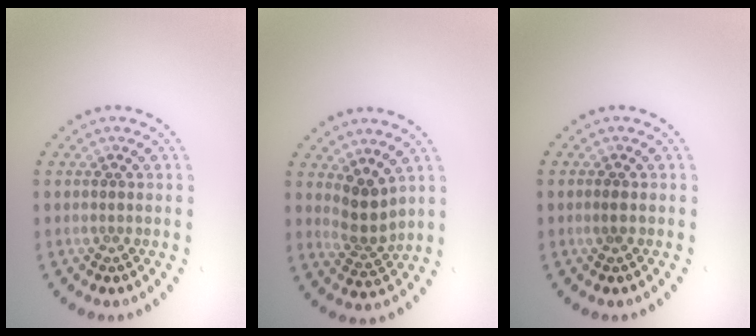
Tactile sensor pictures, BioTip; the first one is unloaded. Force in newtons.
{"total": 2.8, "press": 2.2, "slide": 1.8}
{"total": 0.7, "press": 0.7, "slide": 0.2}